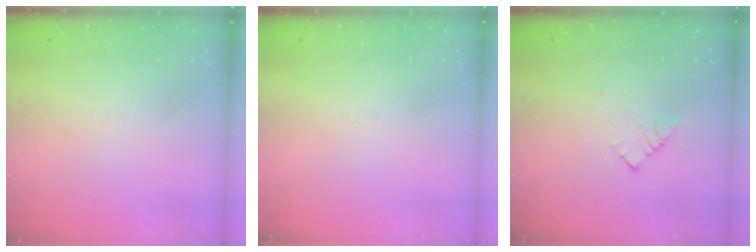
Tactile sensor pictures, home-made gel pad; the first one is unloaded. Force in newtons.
{"total": 0.0}
{"total": 5.2, "press": 5.2, "slide": 0.2}